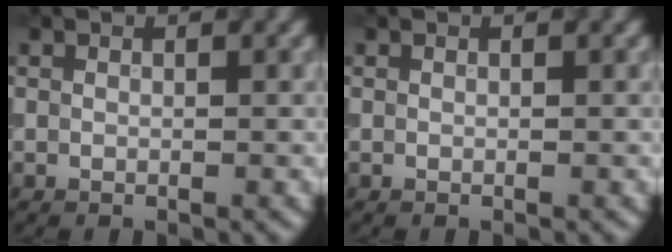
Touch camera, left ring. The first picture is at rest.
{"total": 0.0}